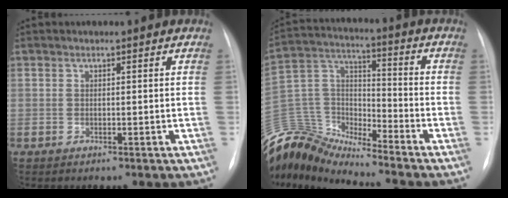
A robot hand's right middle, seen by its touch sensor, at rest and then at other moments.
{"total": 15.1, "force": [-14.7, 1.4, 2.9], "torque": [-0.066, 0.053, -0.284]}